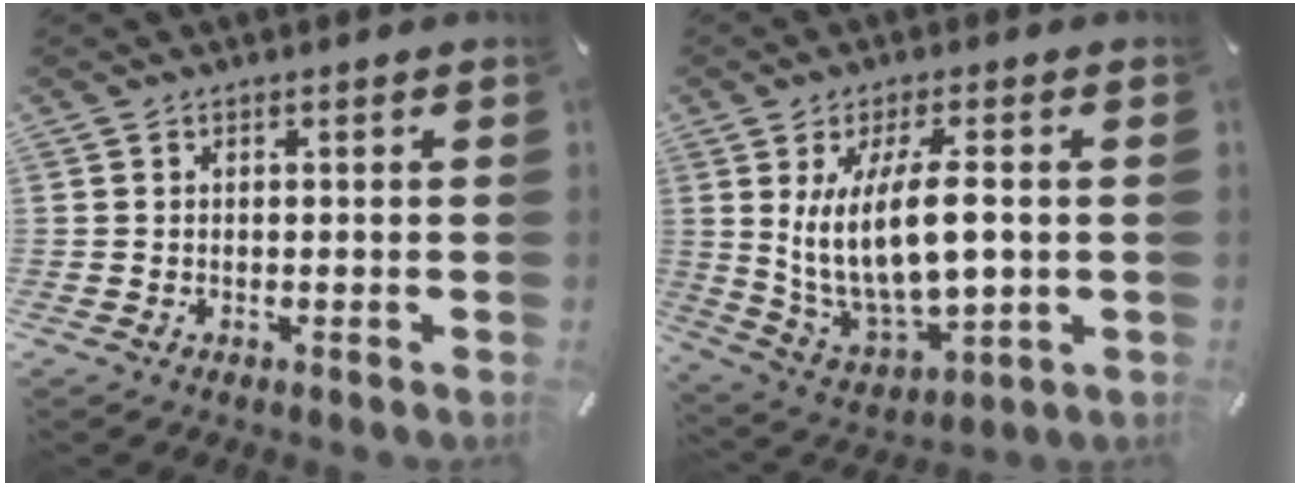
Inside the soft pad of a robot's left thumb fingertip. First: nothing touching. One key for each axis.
{"total": 15.4, "fx": 2.4, "fy": 6.5, "fz": 13.8, "tx": -0.285, "ty": -0.011, "tz": 0.040}